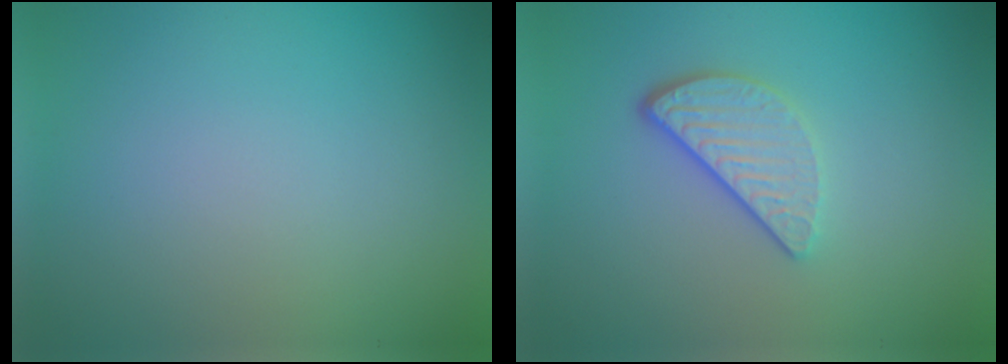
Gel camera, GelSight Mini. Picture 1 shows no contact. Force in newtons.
{"total": 3.3, "press": 2.6, "slide": 2.0}